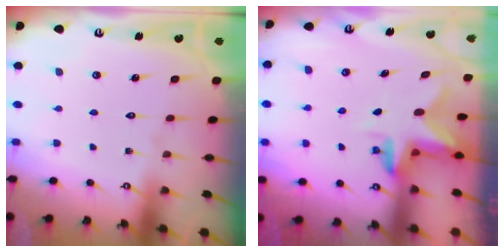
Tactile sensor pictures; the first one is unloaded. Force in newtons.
{"total": 2.7, "press": 2.7, "slide": 0.2}